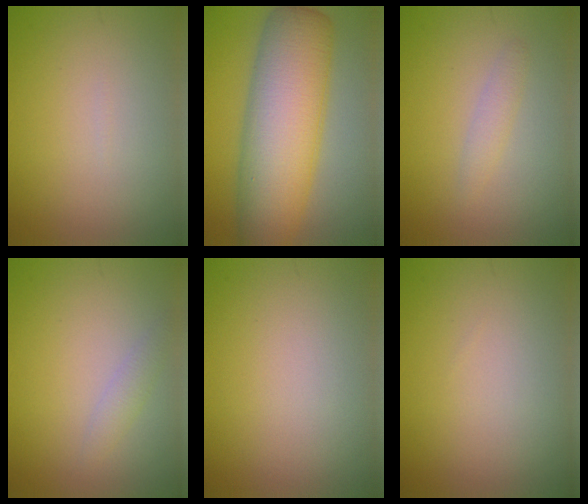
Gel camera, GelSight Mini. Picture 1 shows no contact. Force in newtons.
{"total": 11.6, "press": 11.6, "slide": 0.2}
{"total": 1.3, "press": 1.3, "slide": 0.0}
{"total": 1.3, "press": 1.3, "slide": 0.1}
{"total": 0.0}
{"total": 0.0}